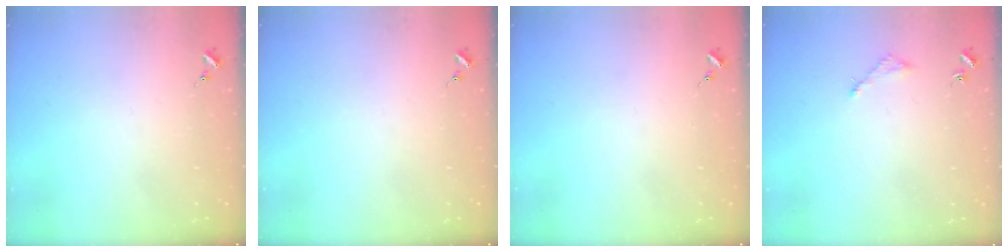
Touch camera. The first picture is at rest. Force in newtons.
{"total": 0.0}
{"total": 0.0}
{"total": 3.0, "press": 3.0, "slide": 0.4}